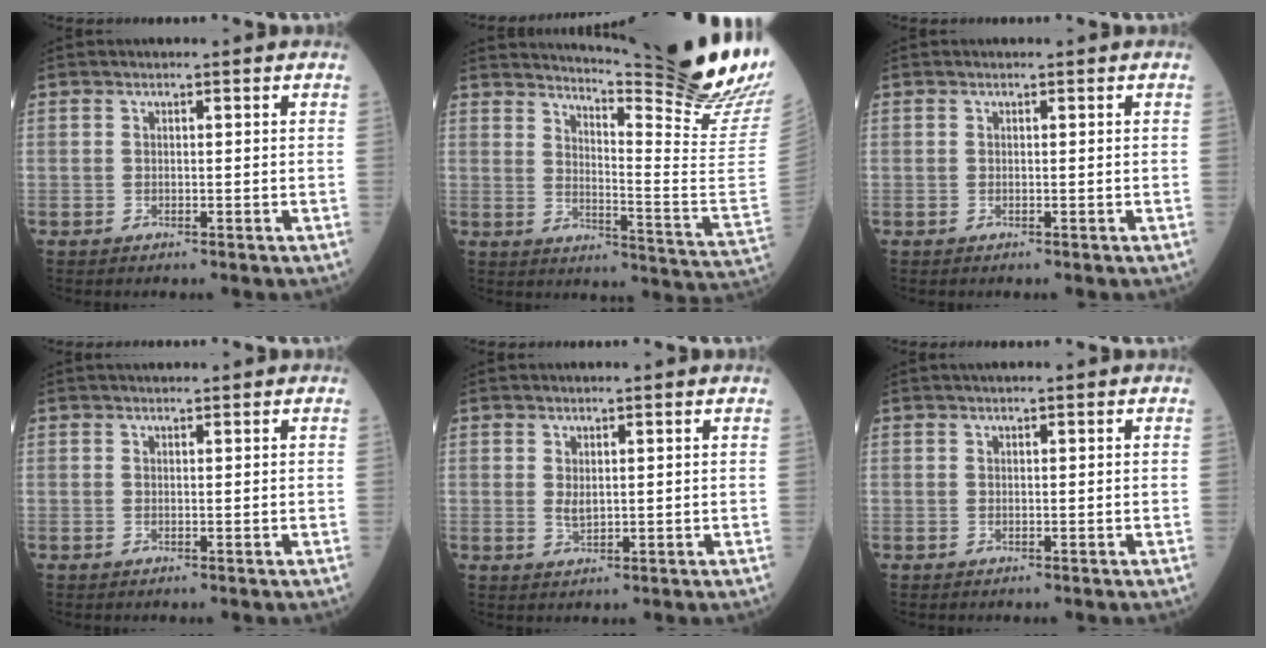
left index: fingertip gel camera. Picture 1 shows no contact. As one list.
[{"total": 22.1, "force": [19.4, -2.6, 10.4], "torque": [-0.168, -0.144, 0.244]}, {"total": 0.0}, {"total": 2.4, "force": [2.2, 0.2, 0.9], "torque": [-0.010, 0.020, 0.032]}, {"total": 1.9, "force": [0.8, 0.8, 1.5], "torque": [-0.035, 0.002, 0.021]}, {"total": 1.1, "force": [0.9, 0.0, 0.7], "torque": [-0.009, 0.015, 0.016]}]